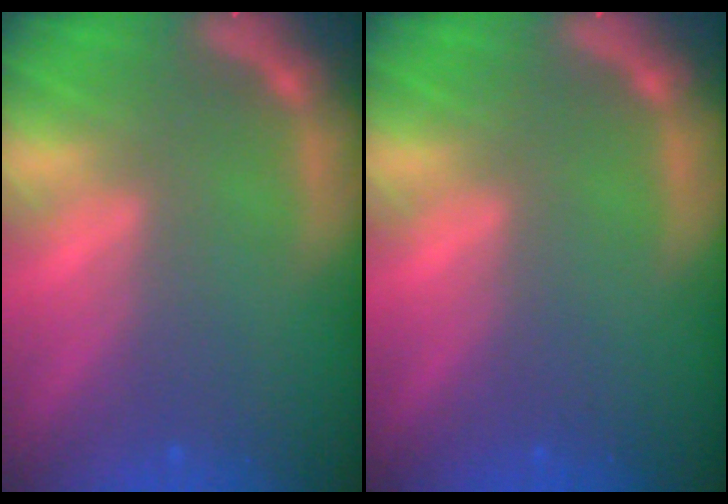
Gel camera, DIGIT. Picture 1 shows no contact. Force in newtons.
{"total": 0.0}